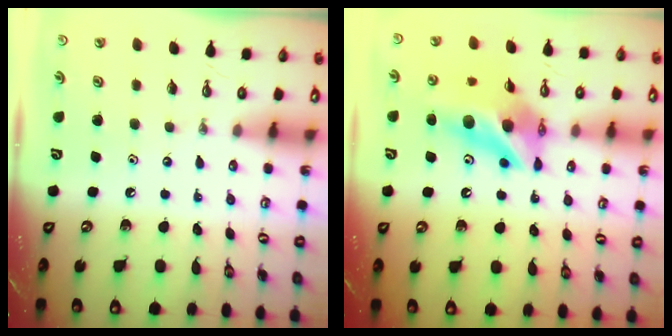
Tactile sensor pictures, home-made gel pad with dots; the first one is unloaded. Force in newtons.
{"total": 13.1, "press": 13.1, "slide": 1.3}